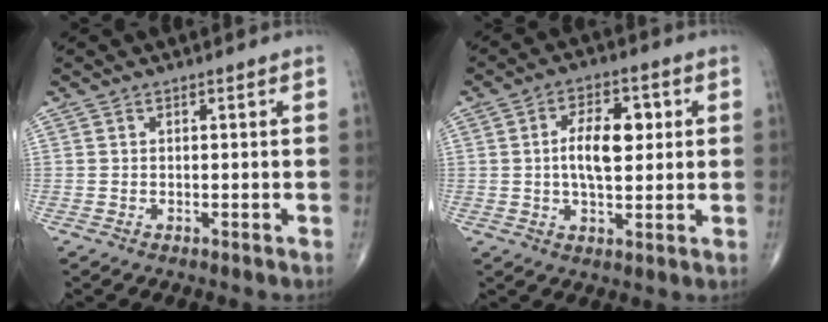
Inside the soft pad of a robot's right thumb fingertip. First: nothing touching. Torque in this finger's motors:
{"motor_torque": [-0.37, 0.71, 0.64, 0.45, 0.10]}